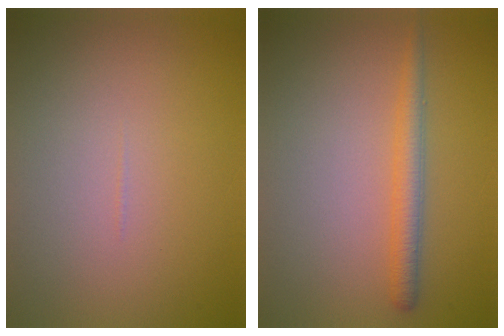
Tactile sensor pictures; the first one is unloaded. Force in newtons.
{"total": 2.3, "press": 2.3, "slide": 0.1}